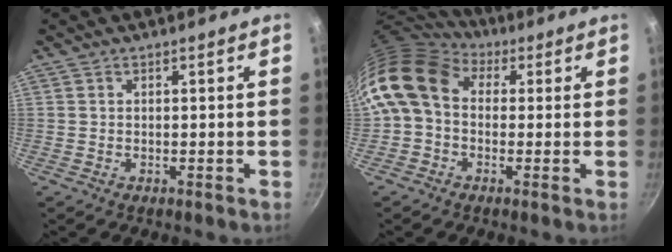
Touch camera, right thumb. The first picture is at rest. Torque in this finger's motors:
{"motor_torque": [0.21, 0.72, 1.21, -0.57, 0.22]}